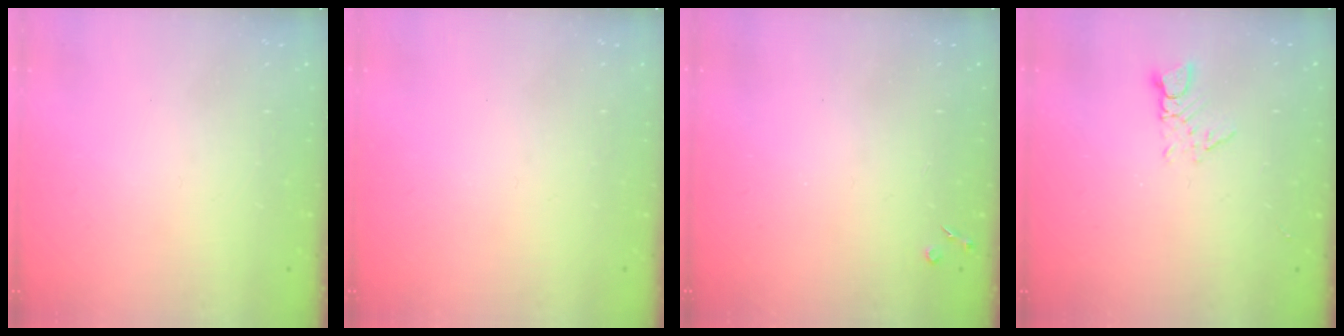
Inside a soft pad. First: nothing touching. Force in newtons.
{"total": 0.0}
{"total": 2.8, "press": 2.8, "slide": 0.5}
{"total": 2.6, "press": 2.6, "slide": 0.3}